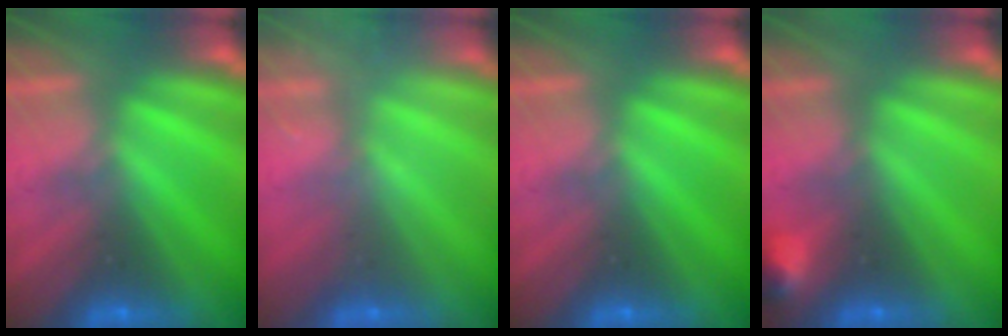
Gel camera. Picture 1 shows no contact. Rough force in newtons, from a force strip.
{"total": 2.5}
{"total": 0.0}
{"total": 2.9}